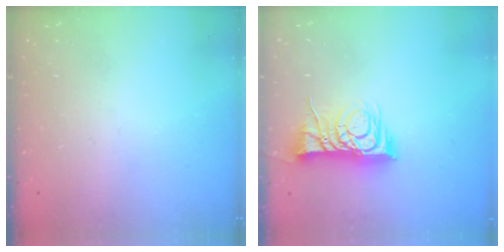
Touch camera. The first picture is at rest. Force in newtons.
{"total": 9.7, "press": 9.7, "slide": 0.6}